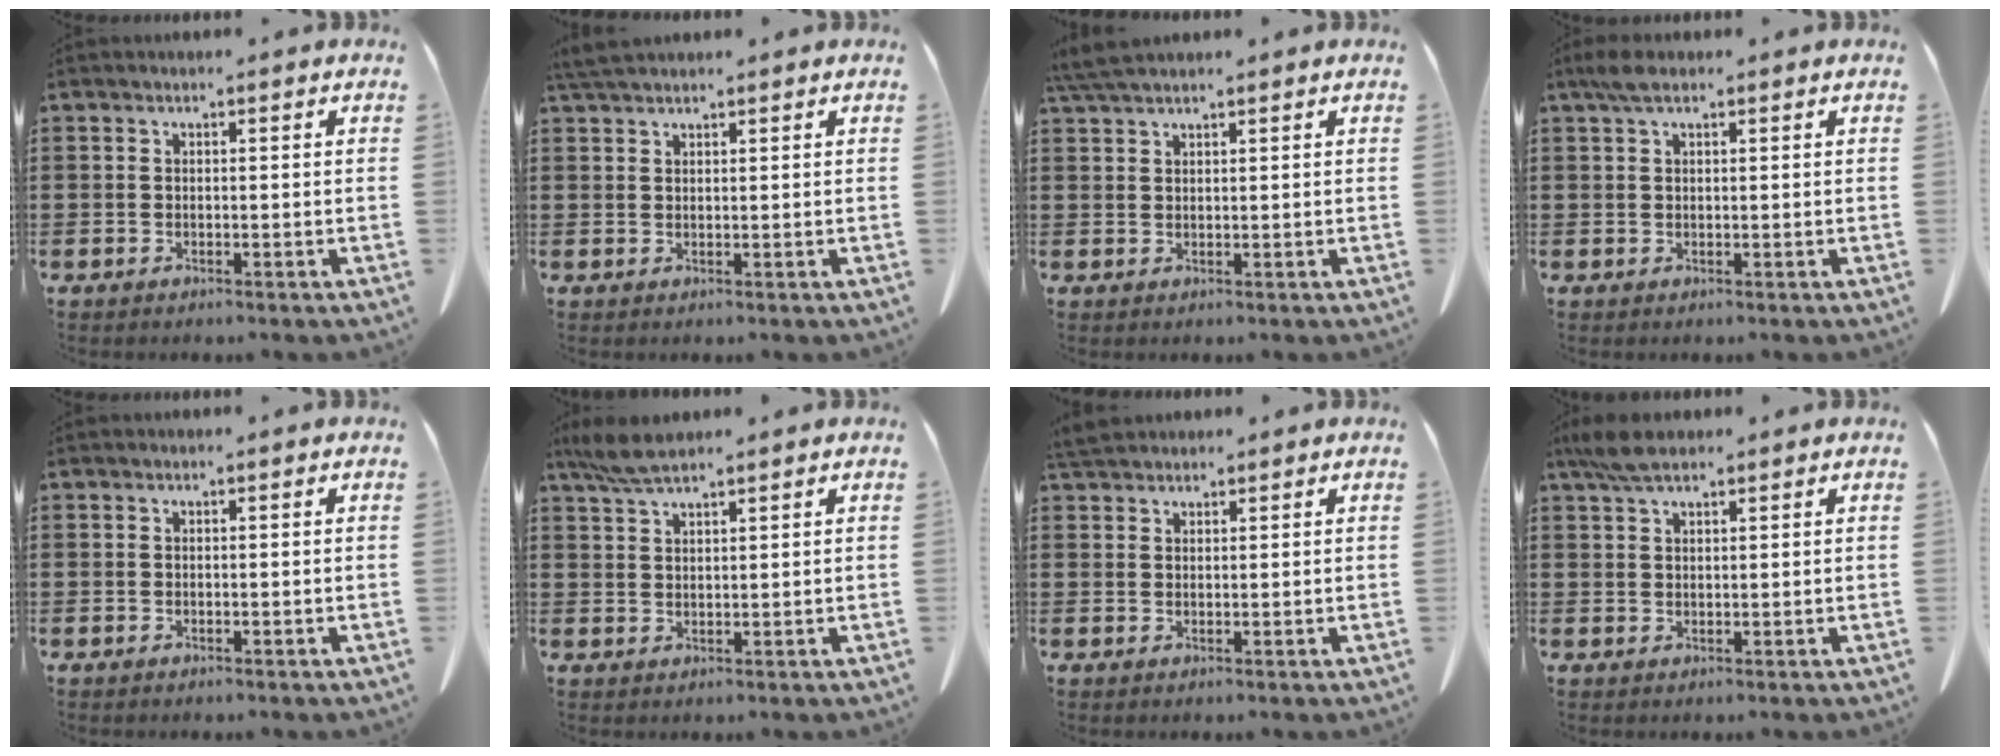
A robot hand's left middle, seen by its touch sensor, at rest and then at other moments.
{"total": 2.6, "force": [2.3, 0.5, 1.2], "torque": [-0.030, 0.000, 0.045]}
{"total": 3.4, "force": [2.8, 0.4, 1.9], "torque": [-0.051, -0.004, 0.053]}
{"total": 2.3, "force": [1.4, 0.9, 1.5], "torque": [-0.035, 0.004, 0.026]}
{"total": 0.0}
{"total": 4.5, "force": [3.6, 0.9, 2.7], "torque": [-0.062, -0.002, 0.068]}
{"total": 3.0, "force": [2.8, 0.7, 0.9], "torque": [-0.026, -0.001, 0.055]}
{"total": 4.2, "force": [3.0, 1.4, 2.6], "torque": [-0.059, 0.003, 0.058]}